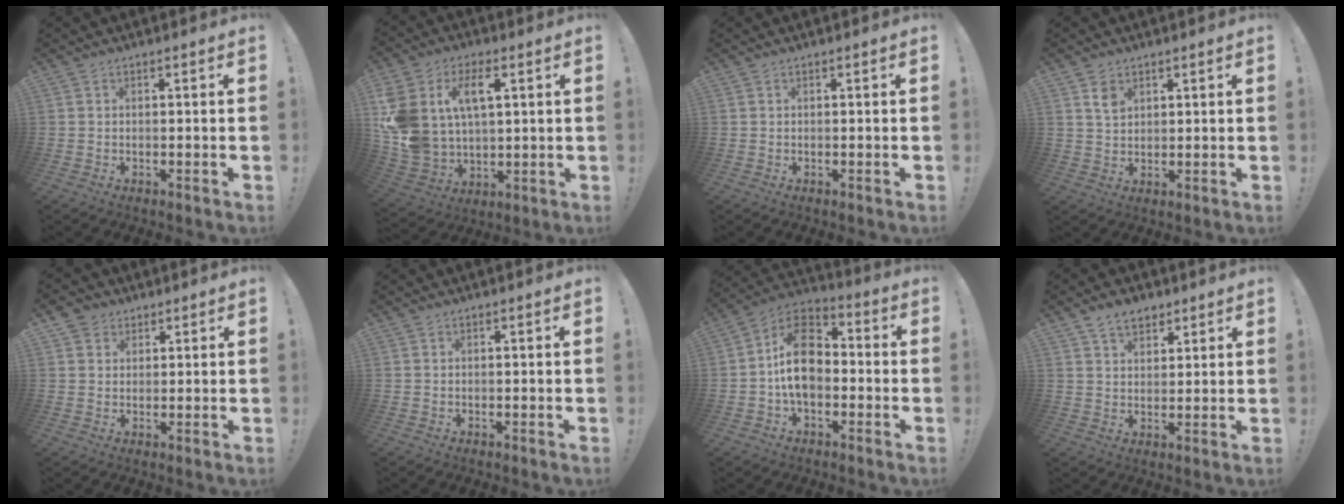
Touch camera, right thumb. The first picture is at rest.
{"total": 15.6, "force": [5.8, 10.7, 9.9], "torque": [-0.202, -0.026, 0.107]}
{"total": 0.0}
{"total": 4.2, "force": [2.5, 2.8, 1.9], "torque": [-0.013, -0.016, 0.042]}
{"total": 4.1, "force": [2.3, 3.4, 0.4], "torque": [-0.008, -0.007, 0.044]}
{"total": 0.0}
{"total": 14.8, "force": [-0.7, 10.2, 10.6], "torque": [-0.182, 0.024, -0.009]}
{"total": 6.8, "force": [4.6, 4.2, 2.7], "torque": [-0.041, -0.018, 0.086]}